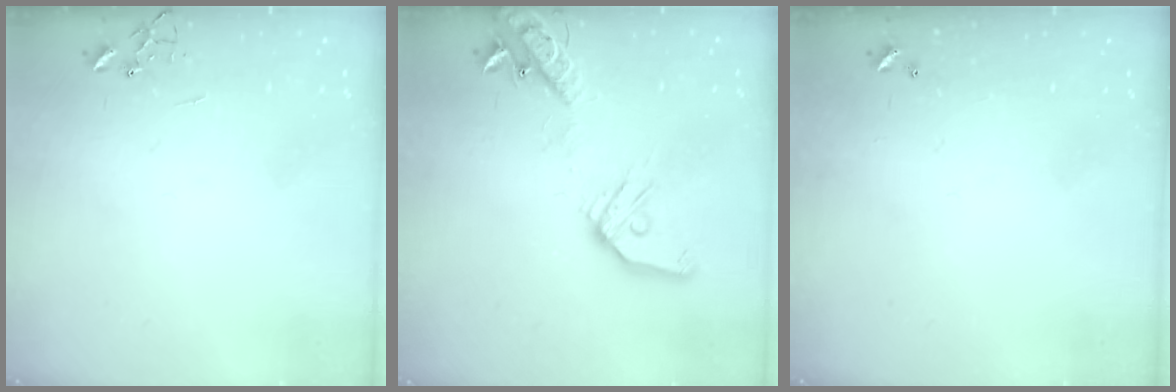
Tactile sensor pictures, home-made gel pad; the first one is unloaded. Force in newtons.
{"total": 17.4, "press": 17.1, "slide": 3.1}
{"total": 0.0}